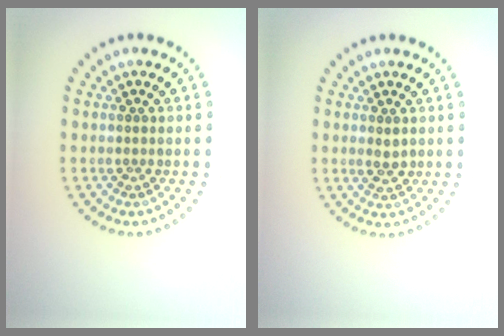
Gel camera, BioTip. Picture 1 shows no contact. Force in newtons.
{"total": 1.2, "press": 1.2, "slide": 0.2}